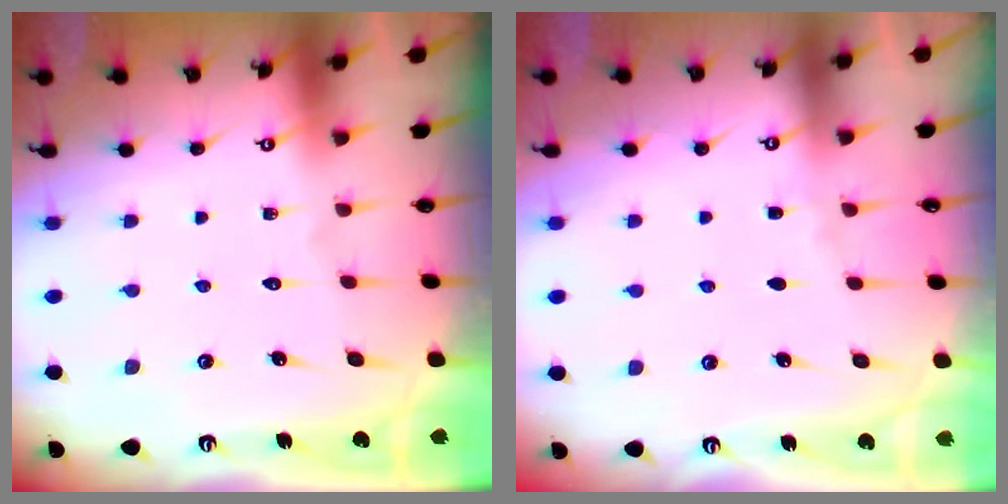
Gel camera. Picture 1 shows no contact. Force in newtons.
{"total": 2.8, "press": 2.8, "slide": 0.5}